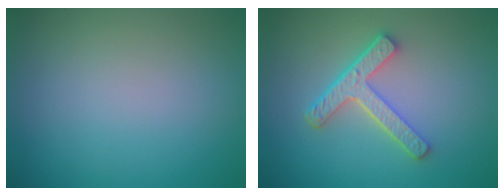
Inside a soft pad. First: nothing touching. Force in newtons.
{"total": 4.3, "press": 3.3, "slide": 2.7}